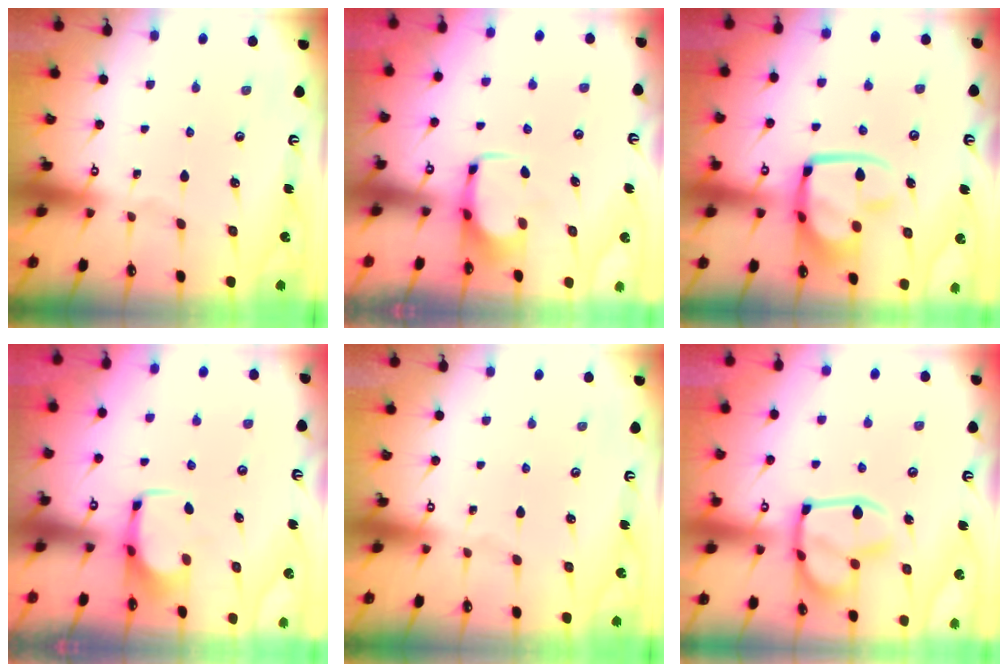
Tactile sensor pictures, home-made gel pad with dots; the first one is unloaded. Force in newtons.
{"total": 2.0, "press": 2.0, "slide": 0.4}
{"total": 13.0, "press": 12.9, "slide": 1.3}
{"total": 2.0, "press": 1.9, "slide": 0.3}
{"total": 0.0}
{"total": 15.5, "press": 15.4, "slide": 1.3}